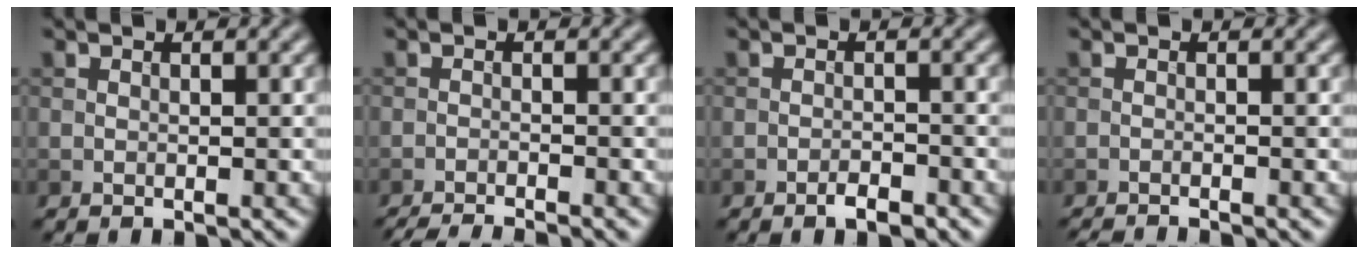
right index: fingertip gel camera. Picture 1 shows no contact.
{"total": 4.6, "force": [-4.2, 0.5, 1.7], "torque": [-0.028, -0.012, -0.069]}
{"total": 1.7, "force": [-1.2, 0.4, 1.0], "torque": [-0.014, 0.003, -0.021]}
{"total": 2.1, "force": [-1.9, 0.2, 0.9], "torque": [-0.014, -0.002, -0.037]}